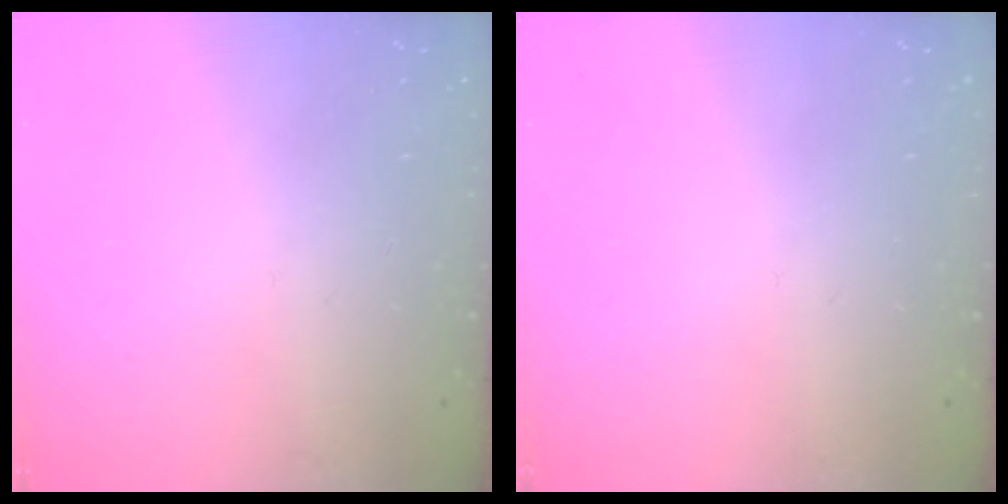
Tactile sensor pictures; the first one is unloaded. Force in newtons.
{"total": 0.0}